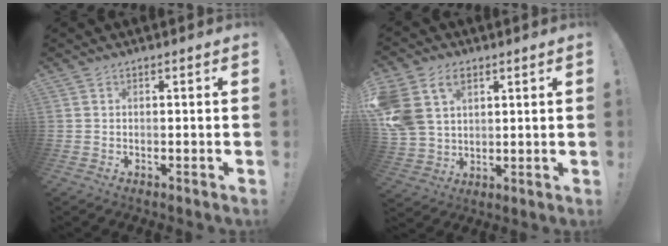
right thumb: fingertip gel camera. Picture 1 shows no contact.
{"total": 12.9, "force": [5.9, 9.2, 6.8], "torque": [-0.143, -0.020, 0.118]}